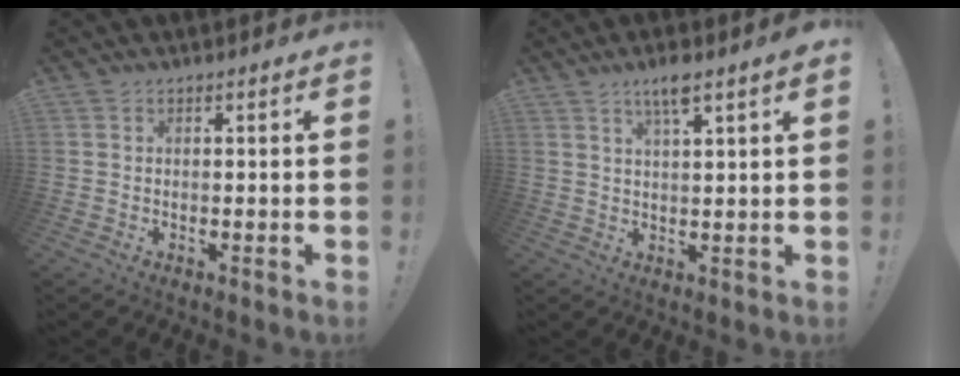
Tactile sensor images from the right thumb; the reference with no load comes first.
{"total": 5.4, "force": [3.2, 0.6, 4.3], "torque": [-0.072, -0.008, 0.050]}